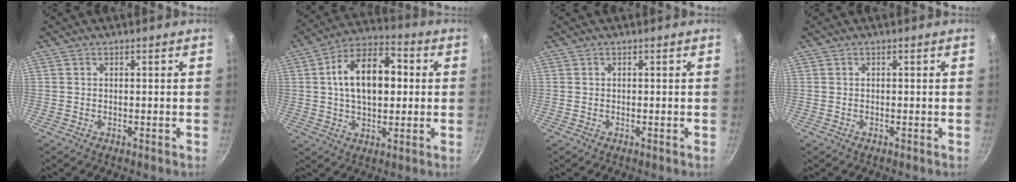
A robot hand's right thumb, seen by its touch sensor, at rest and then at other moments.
{"total": 15.5, "force": [1.9, 9.3, 12.3], "torque": [-0.168, 0.023, 0.020]}
{"total": 0.0}
{"total": 0.0}